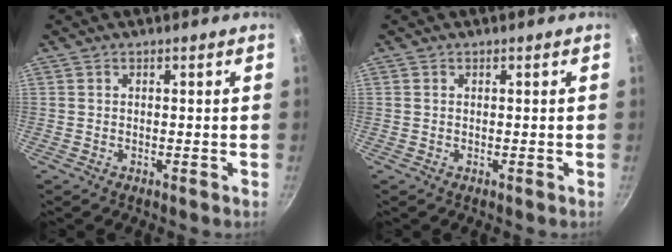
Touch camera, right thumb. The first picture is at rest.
{"total": 0.0}